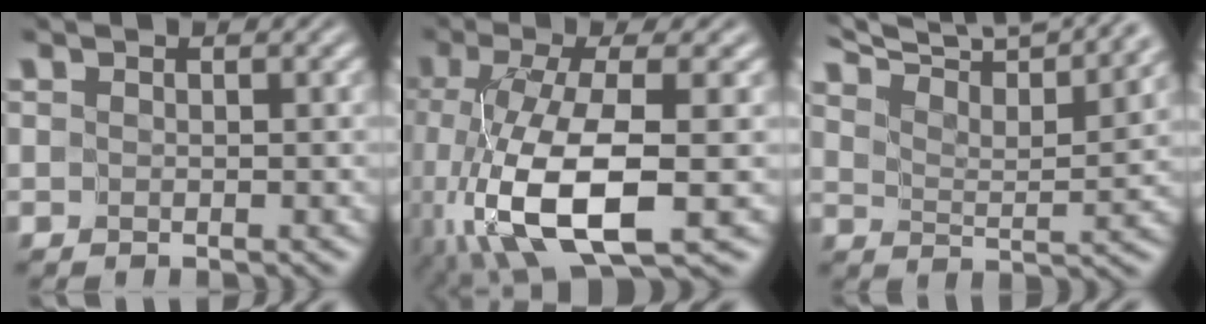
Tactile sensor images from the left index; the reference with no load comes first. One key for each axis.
{"total": 10.8, "fx": -3.9, "fy": 3.3, "fz": 9.4, "tx": -0.194, "ty": -0.014, "tz": -0.071}
{"total": 10.3, "fx": 9.3, "fy": 1.4, "fz": 4.2, "tx": -0.075, "ty": 0.006, "tz": 0.130}